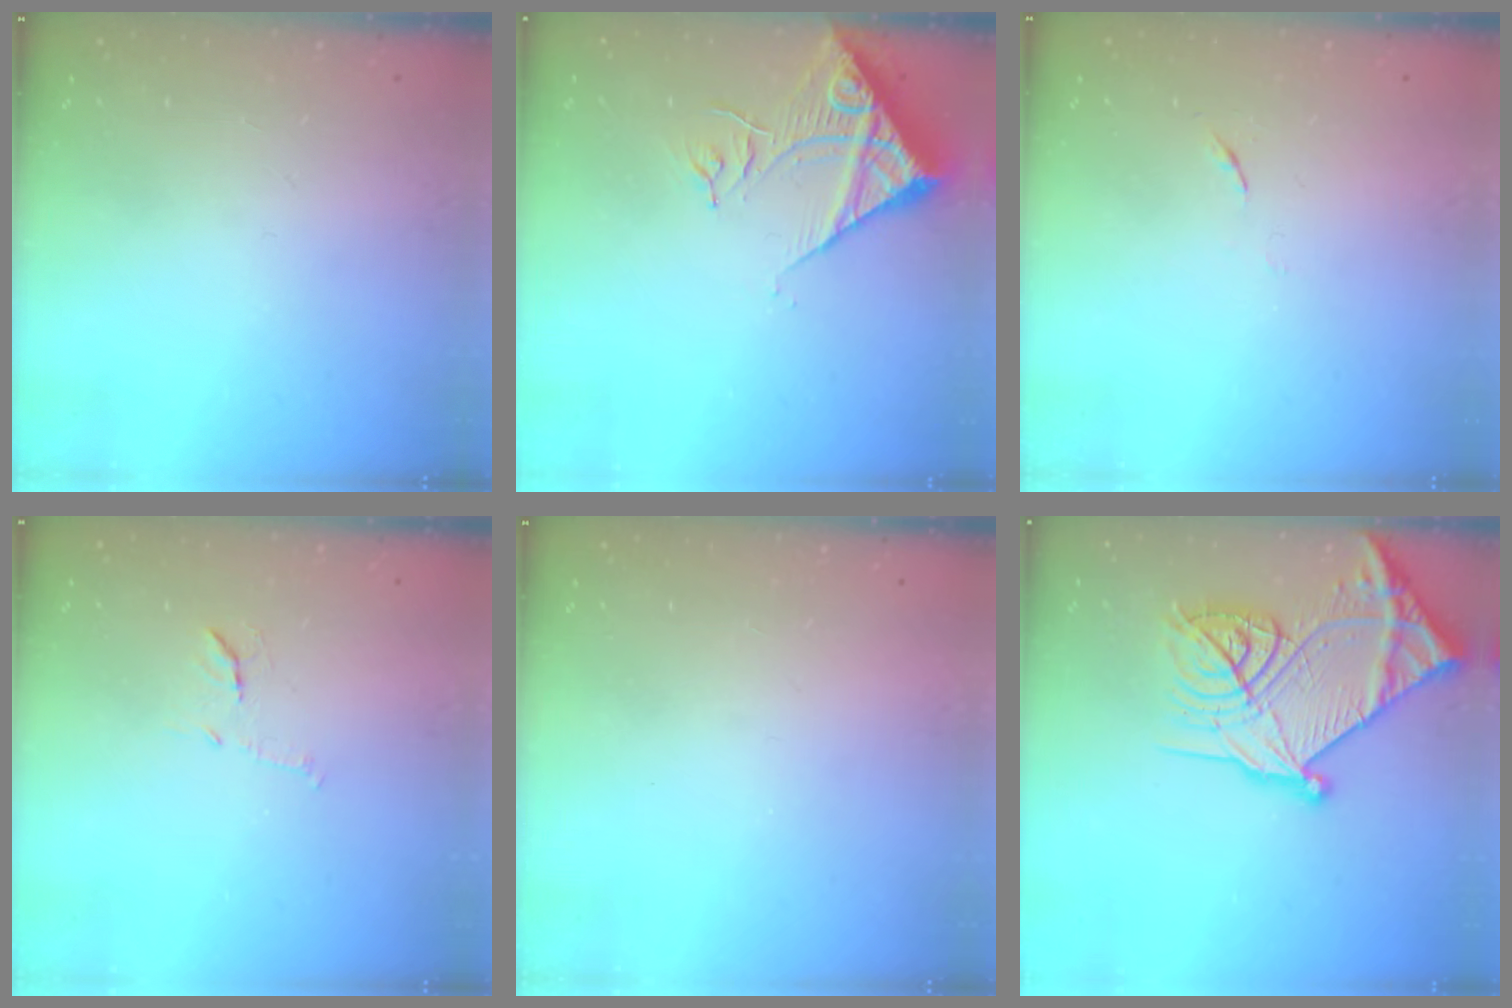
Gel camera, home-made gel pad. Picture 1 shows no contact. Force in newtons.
{"total": 11.7, "press": 11.6, "slide": 1.5}
{"total": 3.5, "press": 3.4, "slide": 0.6}
{"total": 9.1, "press": 9.1, "slide": 0.4}
{"total": 1.5, "press": 1.5, "slide": 0.1}
{"total": 30.3, "press": 30.1, "slide": 3.2}